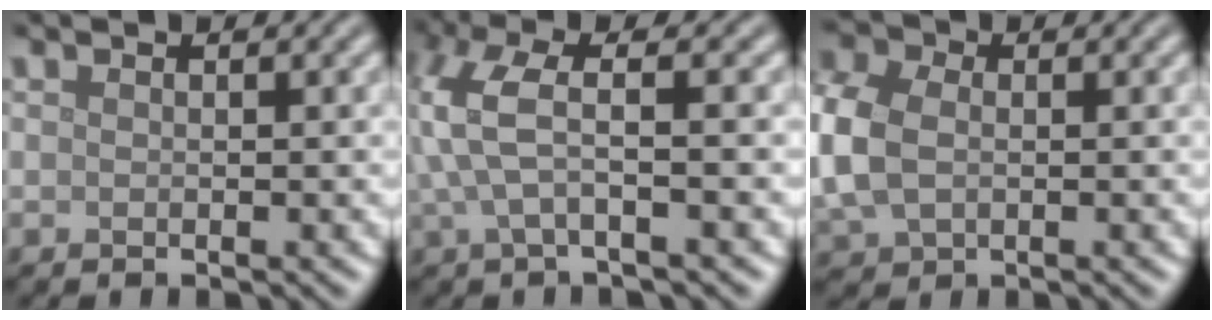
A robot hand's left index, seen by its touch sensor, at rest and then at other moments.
{"total": 5.1, "force": [0.9, 1.7, 4.7], "torque": [-0.116, 0.006, 0.013]}
{"total": 6.3, "force": [-0.1, 4.8, 4.2], "torque": [-0.129, -0.001, 0.001]}